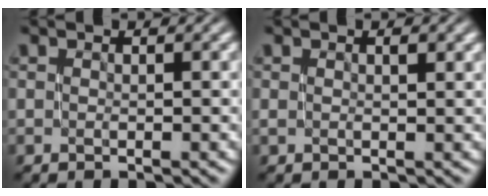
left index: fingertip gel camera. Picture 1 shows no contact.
{"total": 1.0, "force": [0.4, 0.3, 0.9], "torque": [-0.011, 0.002, 0.005]}